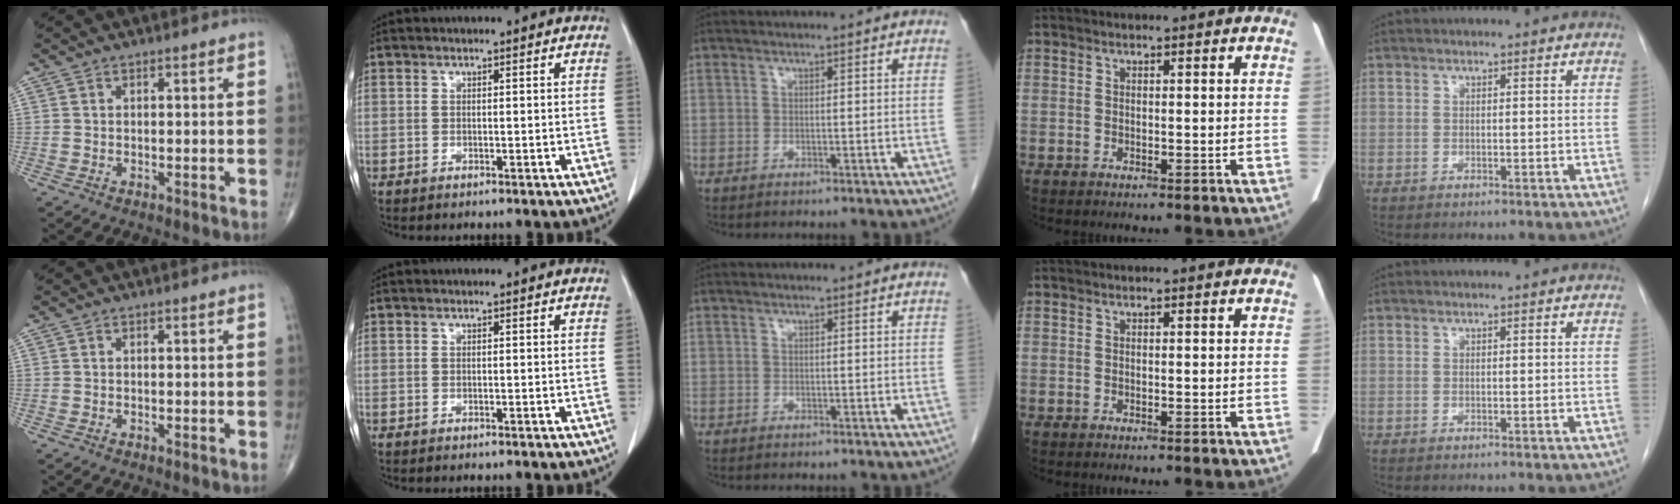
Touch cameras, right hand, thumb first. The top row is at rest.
{}